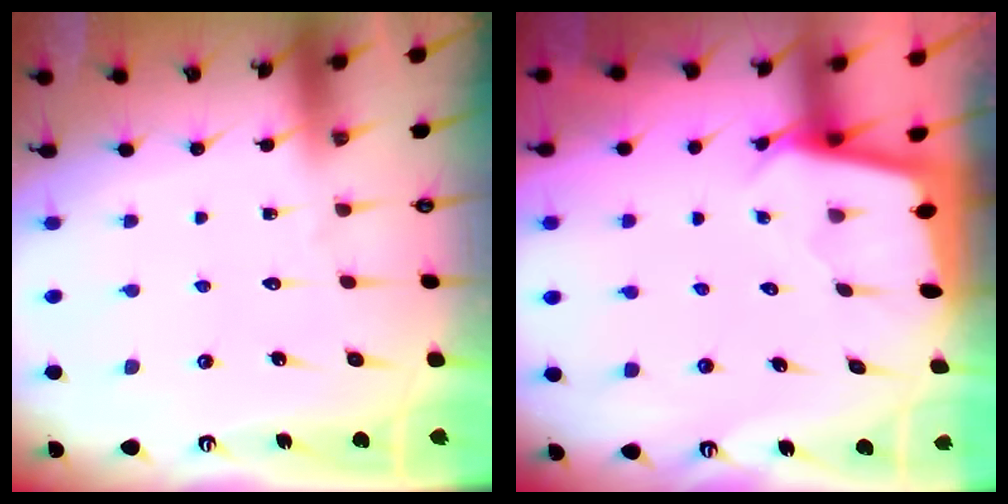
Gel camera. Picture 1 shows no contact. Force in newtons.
{"total": 2.5, "press": 2.5, "slide": 0.1}